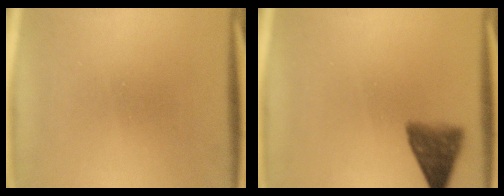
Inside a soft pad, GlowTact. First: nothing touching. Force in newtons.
{"total": 5.2}